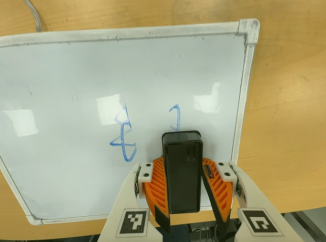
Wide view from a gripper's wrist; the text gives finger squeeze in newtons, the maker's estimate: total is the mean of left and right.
{"total": 6.8, "left": 7.7, "right": 5.9}